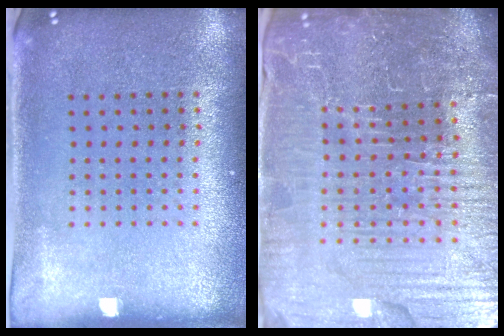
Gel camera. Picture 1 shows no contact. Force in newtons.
{"total": 6.5, "press": 5.9, "slide": 2.9}